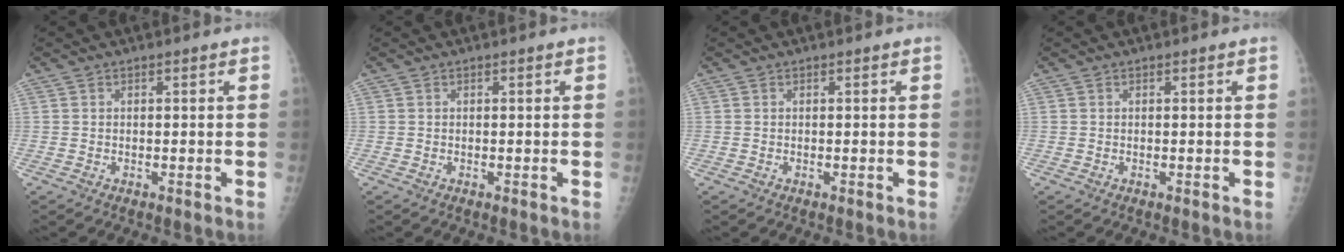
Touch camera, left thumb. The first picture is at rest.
{"total": 0.0}
{"total": 0.0}
{"total": 0.0}